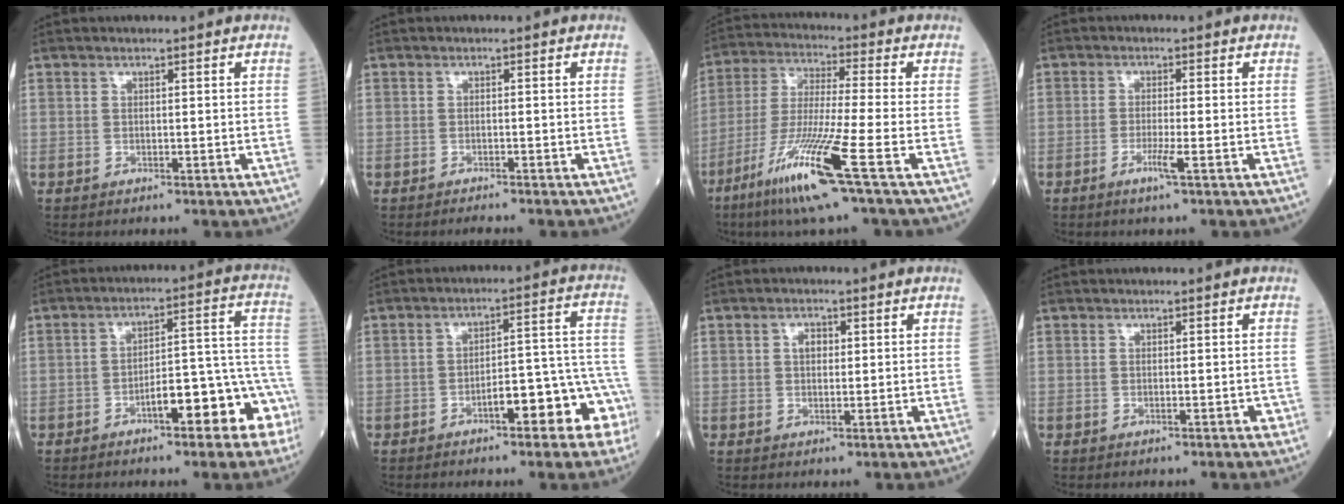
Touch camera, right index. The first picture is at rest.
{"total": 2.8, "force": [-2.6, 0.2, 1.0], "torque": [-0.011, -0.003, -0.033]}
{"total": 14.2, "force": [-7.3, -1.3, 12.1], "torque": [-0.250, -0.038, -0.140]}
{"total": 2.7, "force": [-1.5, -0.4, 2.3], "torque": [-0.048, -0.006, -0.031]}
{"total": 11.8, "force": [-5.6, 3.2, 9.8], "torque": [-0.112, 0.048, -0.073]}
{"total": 10.8, "force": [-5.1, 3.0, 8.9], "torque": [-0.096, 0.045, -0.065]}
{"total": 2.0, "force": [0.5, 1.3, 1.5], "torque": [-0.024, 0.004, 0.006]}
{"total": 0.9, "force": [-0.5, 0.4, 0.6], "torque": [-0.005, 0.002, -0.008]}